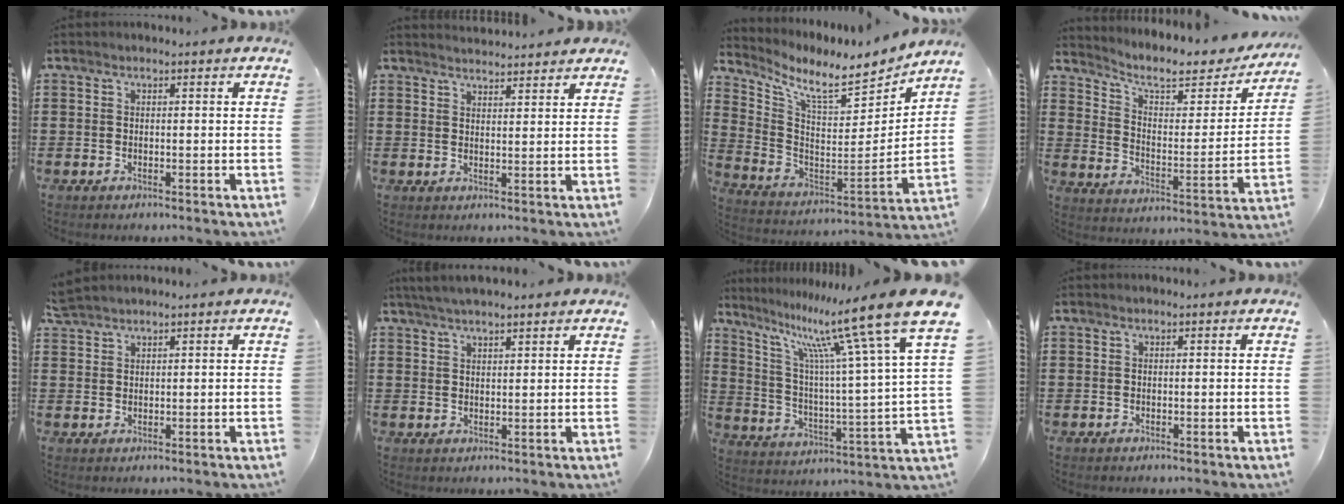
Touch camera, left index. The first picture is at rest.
{"total": 2.6, "force": [2.6, -0.1, -0.1], "torque": [-0.006, -0.008, 0.049]}
{"total": 8.9, "force": [7.8, 1.3, 4.1], "torque": [-0.104, -0.064, 0.124]}
{"total": 6.6, "force": [5.3, 1.7, 3.4], "torque": [-0.084, -0.033, 0.086]}
{"total": 1.9, "force": [1.9, 0.1, 0.4], "torque": [-0.013, 0.002, 0.038]}
{"total": 2.9, "force": [2.7, 0.5, 1.0], "torque": [-0.026, 0.002, 0.051]}
{"total": 15.5, "force": [11.5, 1.4, 10.4], "torque": [-0.205, -0.077, 0.180]}
{"total": 0.0}